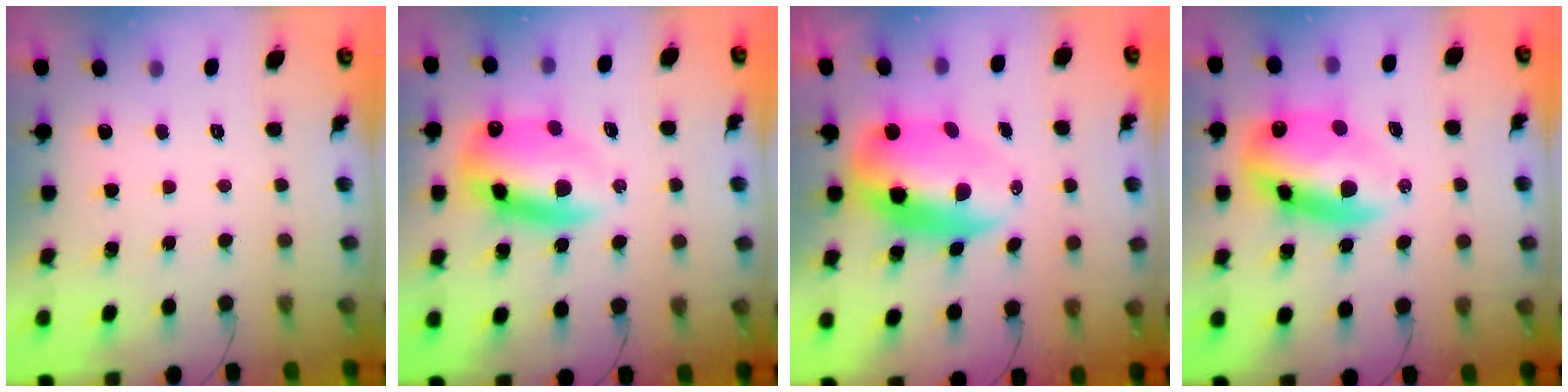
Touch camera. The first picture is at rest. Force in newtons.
{"total": 14.2, "press": 13.8, "slide": 3.6}
{"total": 11.9, "press": 11.4, "slide": 3.3}
{"total": 14.5, "press": 14.1, "slide": 3.5}